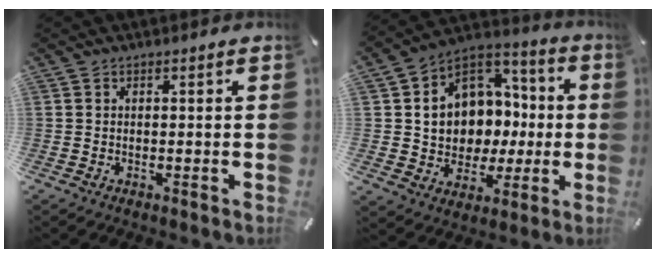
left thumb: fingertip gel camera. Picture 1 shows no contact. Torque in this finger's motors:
{"motor_torque": [2.19, 2.81, 1.48, -0.20, 0.18]}